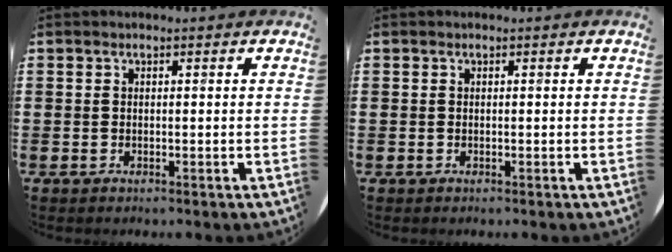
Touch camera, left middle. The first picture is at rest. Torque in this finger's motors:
{"motor_torque": [0.14, 0.07, -0.17, -0.05]}